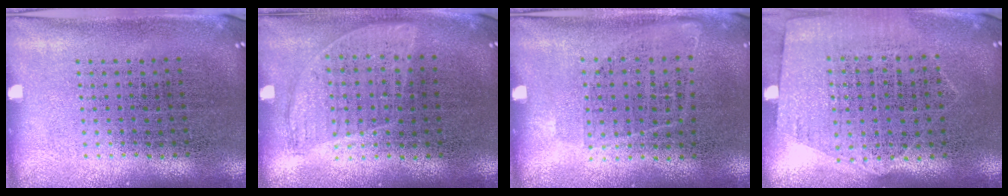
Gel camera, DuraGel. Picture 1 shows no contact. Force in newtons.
{"total": 0.9, "press": 0.8, "slide": 0.5}
{"total": 0.9, "press": 0.7, "slide": 0.6}
{"total": 1.3, "press": 1.1, "slide": 0.7}